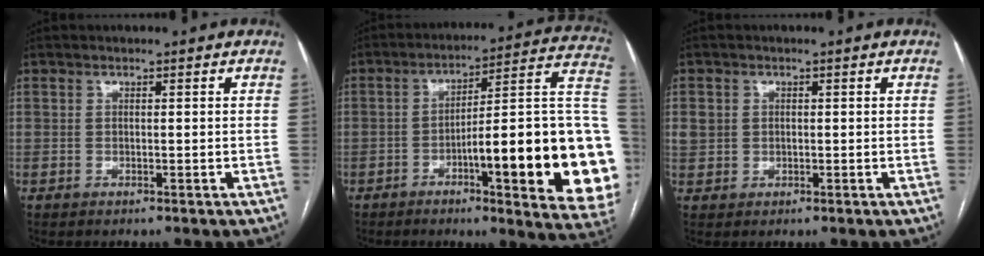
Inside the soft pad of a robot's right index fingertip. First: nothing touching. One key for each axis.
{"total": 27.1, "fx": -5.6, "fy": 3.4, "fz": 26.3, "tx": -0.247, "ty": 0.015, "tz": -0.075}
{"total": 2.7, "fx": 0.5, "fy": 2.5, "fz": 0.9, "tx": -0.019, "ty": 0.010, "tz": 0.016}